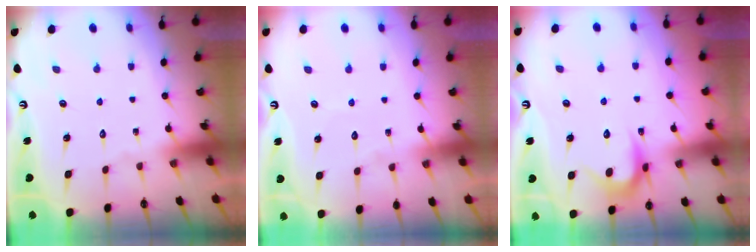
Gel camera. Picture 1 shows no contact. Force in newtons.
{"total": 2.6, "press": 2.6, "slide": 0.3}
{"total": 7.9, "press": 7.9, "slide": 0.6}